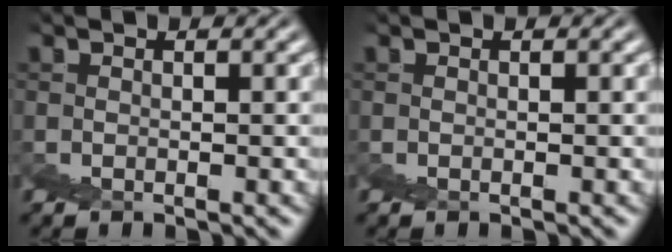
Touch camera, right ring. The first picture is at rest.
{"total": 0.0}